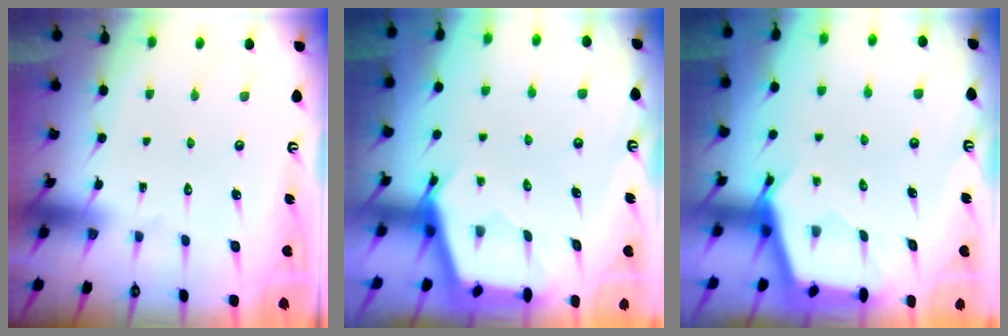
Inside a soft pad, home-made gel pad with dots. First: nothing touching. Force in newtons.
{"total": 2.7, "press": 2.7, "slide": 0.3}
{"total": 2.7, "press": 2.7, "slide": 0.3}